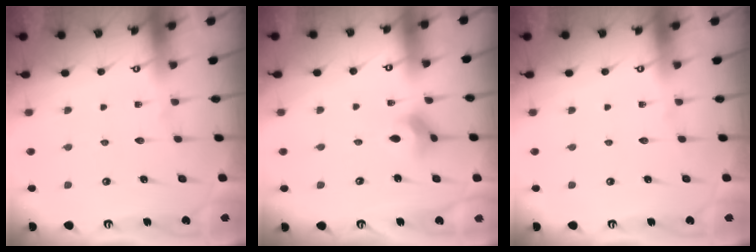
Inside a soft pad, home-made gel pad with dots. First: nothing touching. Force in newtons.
{"total": 3.6, "press": 3.6, "slide": 0.6}
{"total": 0.0}